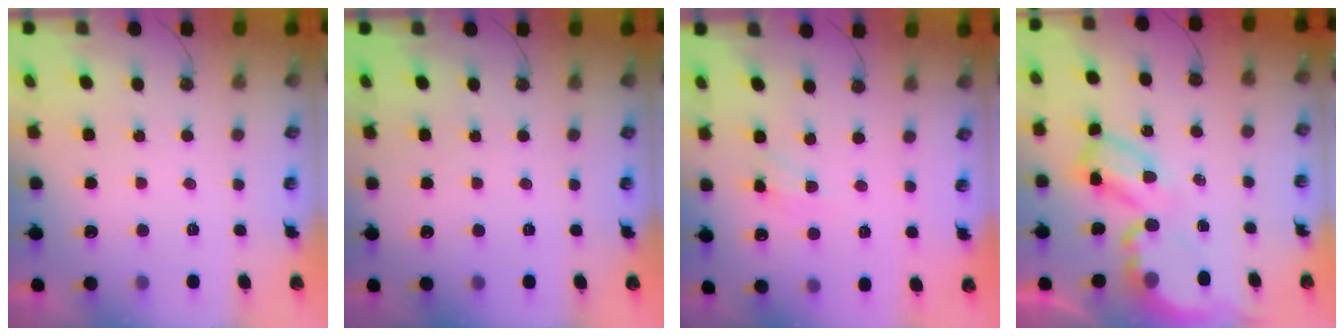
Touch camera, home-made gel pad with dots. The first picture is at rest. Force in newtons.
{"total": 0.0}
{"total": 4.6, "press": 4.6, "slide": 0.3}
{"total": 8.9, "press": 8.9, "slide": 0.5}